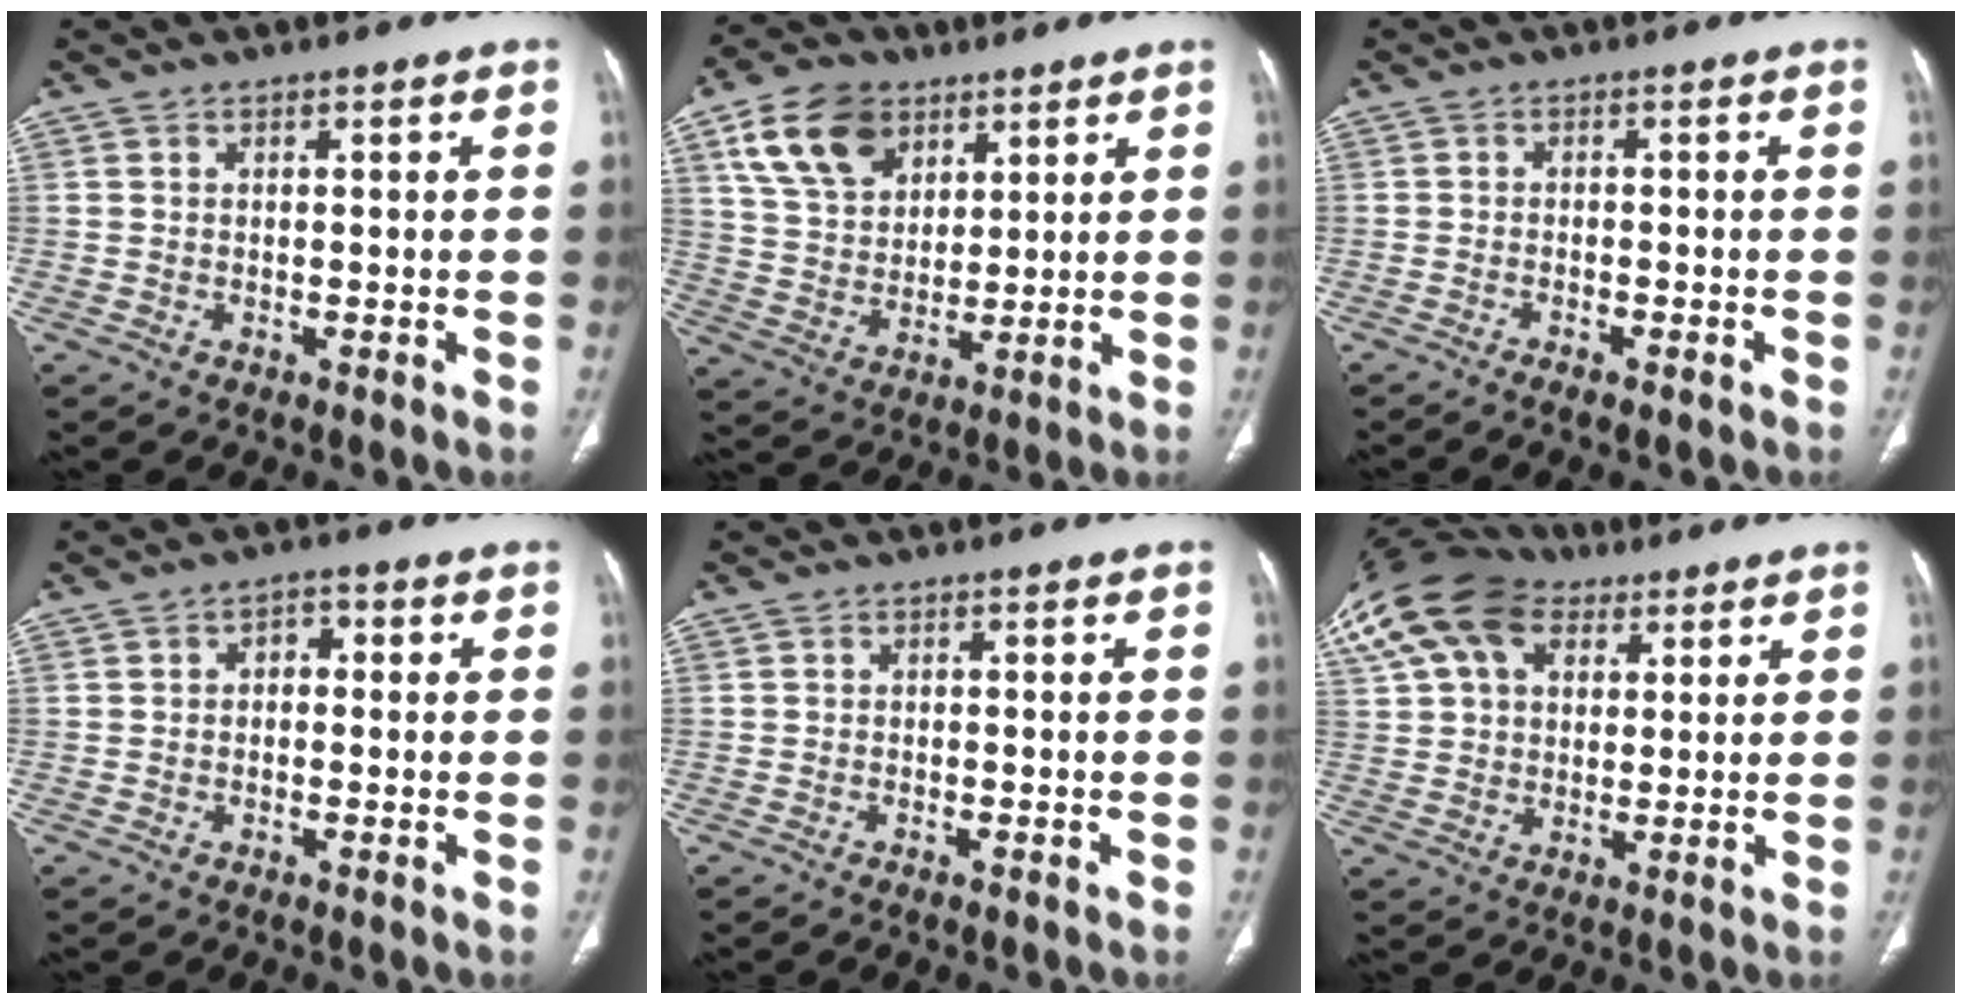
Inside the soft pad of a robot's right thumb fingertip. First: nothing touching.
{"total": 13.4, "force": [6.8, 9.1, 7.2], "torque": [-0.112, -0.017, 0.131]}
{"total": 2.3, "force": [-1.6, 0.4, 1.6], "torque": [-0.033, 0.003, -0.025]}
{"total": 2.7, "force": [0.0, 1.9, 1.8], "torque": [-0.015, 0.011, -0.008]}
{"total": 1.3, "force": [-0.9, 0.2, 0.9], "torque": [-0.021, 0.000, -0.013]}
{"total": 21.3, "force": [11.1, 13.6, 12.1], "torque": [-0.280, 0.046, 0.208]}